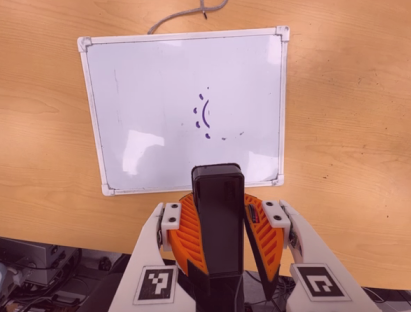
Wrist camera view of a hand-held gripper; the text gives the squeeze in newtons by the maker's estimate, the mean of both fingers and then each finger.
{"total": 11.5, "left": 12.0, "right": 11.0}